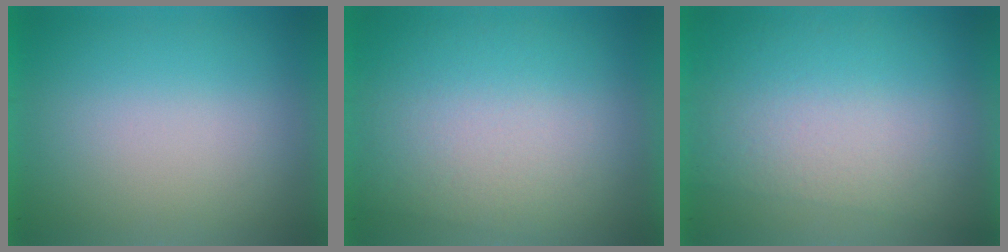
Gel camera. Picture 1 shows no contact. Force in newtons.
{"total": 2.6}
{"total": 2.8}